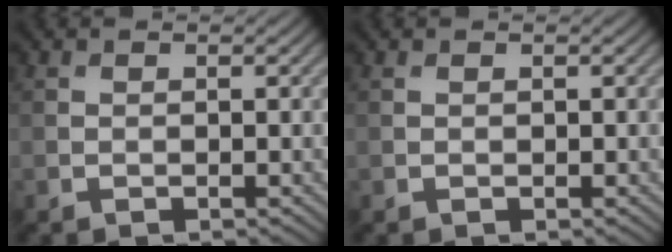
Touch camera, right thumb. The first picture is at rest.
{"total": 0.0}